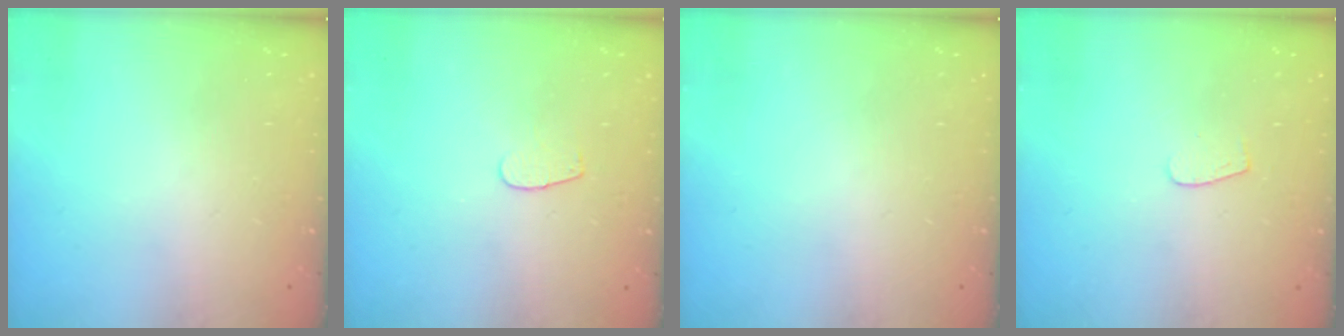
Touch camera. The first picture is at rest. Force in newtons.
{"total": 3.2, "press": 3.2, "slide": 0.3}
{"total": 0.0}
{"total": 3.9, "press": 3.9, "slide": 0.4}